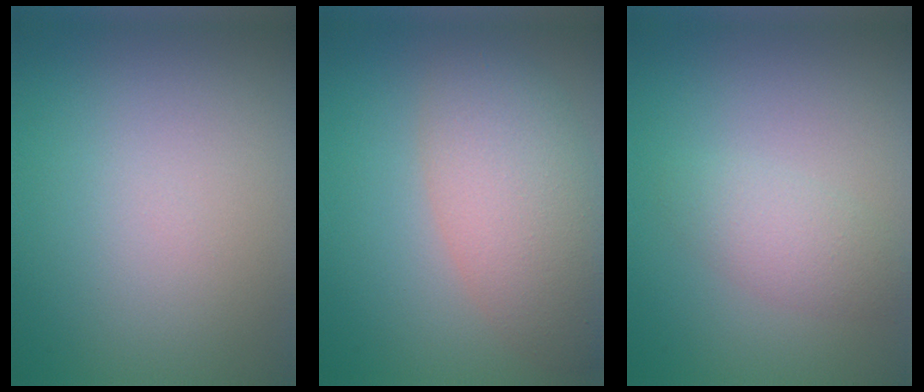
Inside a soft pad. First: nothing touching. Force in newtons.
{"total": 6.1, "press": 6.1, "slide": 0.5}
{"total": 2.4, "press": 2.4, "slide": 0.1}